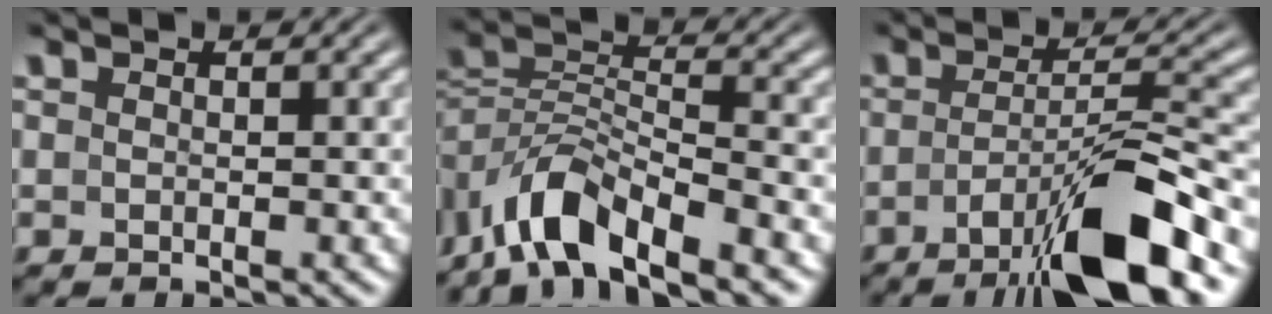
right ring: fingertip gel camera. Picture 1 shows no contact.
{"total": 7.2, "force": [-3.4, 4.0, 4.9], "torque": [-0.113, -0.029, -0.043]}
{"total": 7.4, "force": [-3.6, 1.0, 6.4], "torque": [-0.093, -0.016, -0.050]}